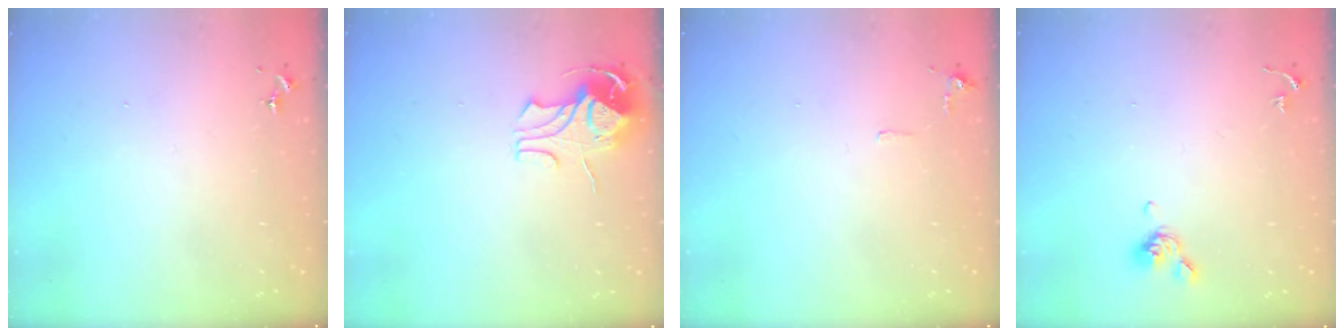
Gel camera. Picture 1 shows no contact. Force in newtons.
{"total": 8.5, "press": 8.4, "slide": 0.8}
{"total": 5.0, "press": 5.0, "slide": 0.8}
{"total": 5.2, "press": 5.1, "slide": 1.1}